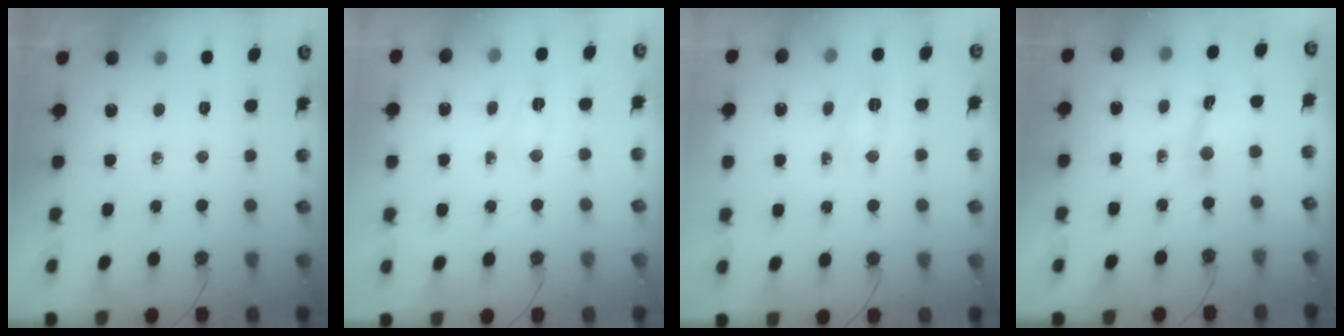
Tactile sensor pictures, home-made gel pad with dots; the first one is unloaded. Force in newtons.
{"total": 2.7, "press": 2.7, "slide": 0.4}
{"total": 3.9, "press": 3.8, "slide": 0.7}
{"total": 2.4, "press": 2.4, "slide": 0.3}